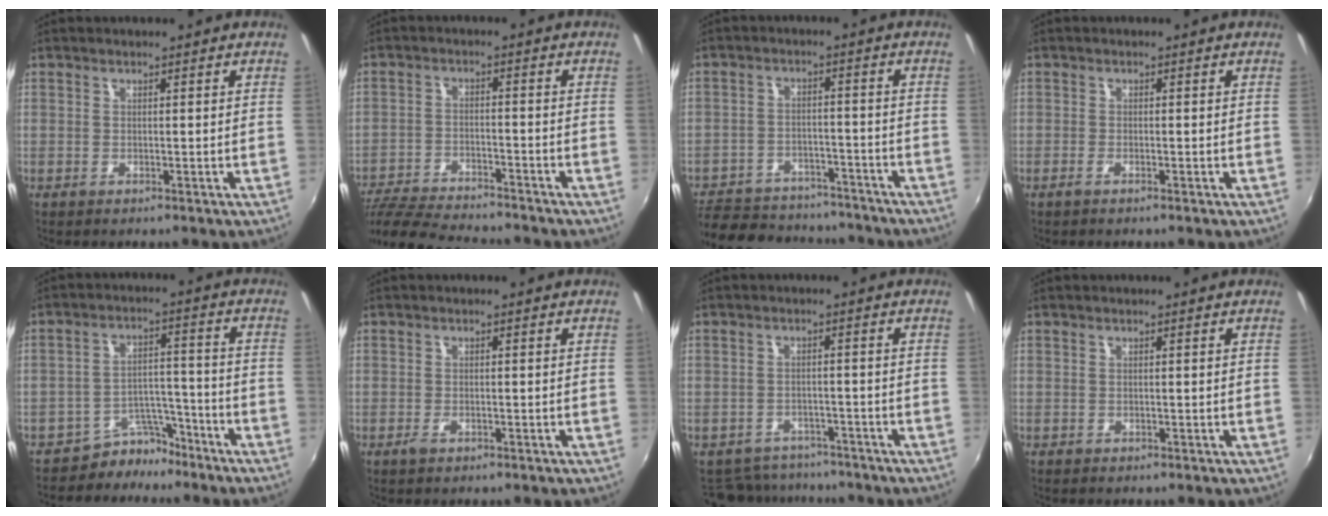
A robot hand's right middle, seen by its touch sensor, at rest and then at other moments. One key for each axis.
{"total": 15.4, "fx": -13.8, "fy": 2.5, "fz": 6.3, "tx": -0.148, "ty": -0.025, "tz": -0.234}
{"total": 20.2, "fx": -16.7, "fy": 8.6, "fz": 7.5, "tx": -0.179, "ty": 0.011, "tz": -0.227}
{"total": 1.1, "fx": -0.8, "fy": 0.0, "fz": 0.7, "tx": -0.017, "ty": -0.003, "tz": -0.018}
{"total": 6.9, "fx": -5.9, "fy": 3.4, "fz": 0.6, "tx": -0.006, "ty": 0.032, "tz": -0.094}
{"total": 1.4, "fx": -0.9, "fy": 0.6, "fz": 0.9, "tx": -0.019, "ty": -0.004, "tz": -0.017}
{"total": 8.7, "fx": -7.7, "fy": 3.9, "fz": 1.5, "tx": -0.046, "ty": -0.001, "tz": -0.109}
{"total": 0.0}